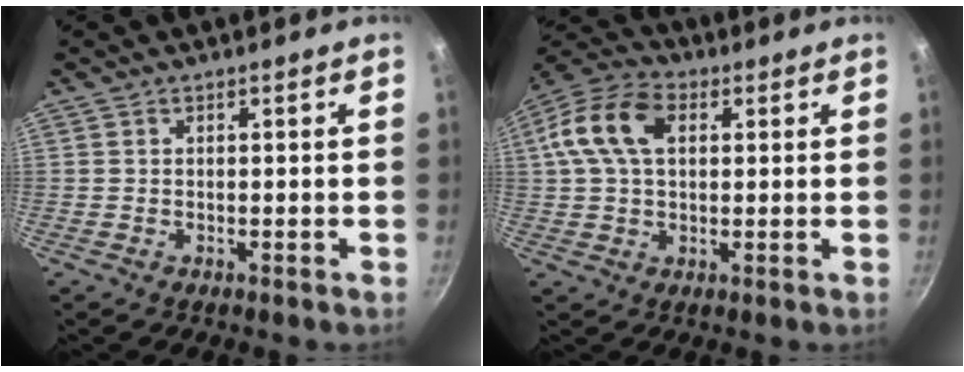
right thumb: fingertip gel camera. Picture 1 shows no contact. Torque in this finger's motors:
{"motor_torque": [-0.59, 0.89, 0.05, 0.04, 0.09]}